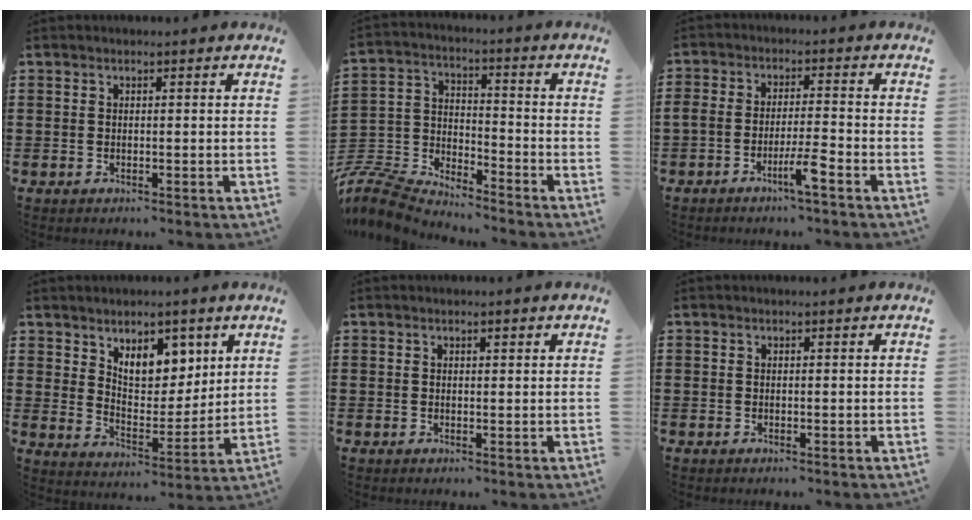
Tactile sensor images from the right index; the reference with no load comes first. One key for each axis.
{"total": 7.0, "fx": -6.8, "fy": 0.9, "fz": 0.9, "tx": -0.052, "ty": -0.012, "tz": -0.147}
{"total": 5.0, "fx": -3.3, "fy": 0.5, "fz": 3.7, "tx": -0.068, "ty": -0.001, "tz": -0.060}
{"total": 7.8, "fx": 5.0, "fy": 4.7, "fz": 3.8, "tx": -0.076, "ty": -0.013, "tz": 0.089}
{"total": 0.8, "fx": 0.4, "fy": 0.4, "fz": 0.5, "tx": -0.011, "ty": 0.005, "tz": 0.007}
{"total": 0.0}